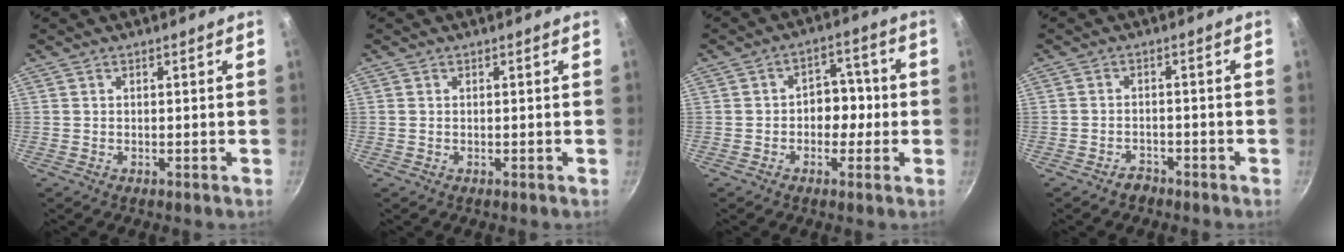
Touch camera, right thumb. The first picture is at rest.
{"total": 0.0}
{"total": 6.3, "force": [-0.9, 4.9, 3.9], "torque": [0.005, 0.021, -0.018]}
{"total": 2.3, "force": [-1.9, 1.3, 0.4], "torque": [0.006, 0.028, -0.024]}